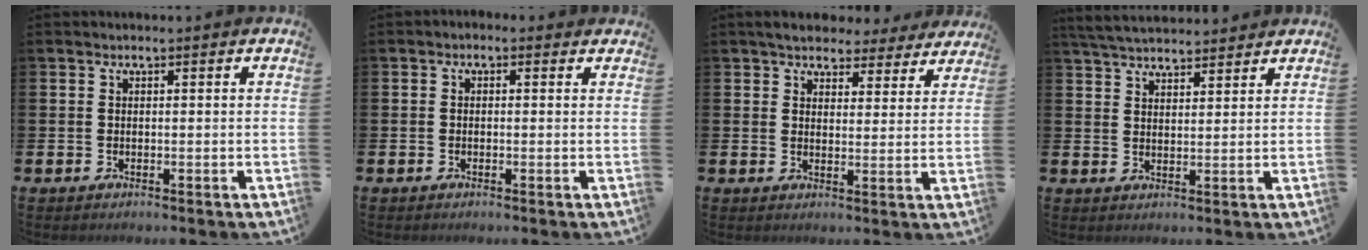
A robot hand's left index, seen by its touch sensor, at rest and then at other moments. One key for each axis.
{"total": 0.6, "fx": -0.4, "fy": 0.4, "fz": 0.2, "tx": 0.003, "ty": 0.000, "tz": -0.011}
{"total": 5.2, "fx": 4.8, "fy": 1.9, "fz": 0.6, "tx": -0.018, "ty": -0.028, "tz": 0.083}
{"total": 4.5, "fx": 4.3, "fy": 0.9, "fz": 0.7, "tx": -0.032, "ty": -0.015, "tz": 0.080}